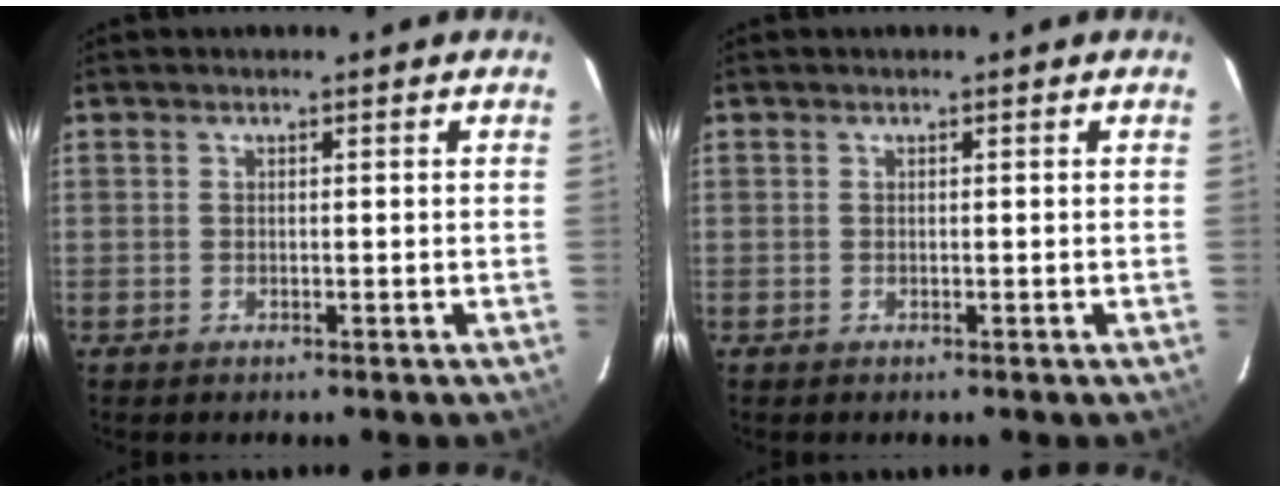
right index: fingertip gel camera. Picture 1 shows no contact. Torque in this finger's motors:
{"motor_torque": [0.00, 0.00, 0.00, 0.00]}